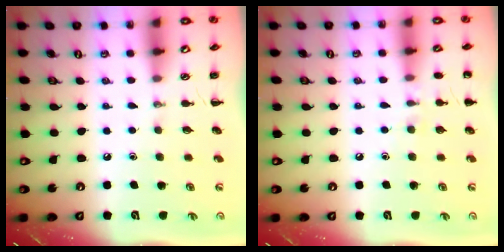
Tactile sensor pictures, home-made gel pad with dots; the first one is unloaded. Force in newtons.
{"total": 5.9, "press": 5.8, "slide": 1.4}